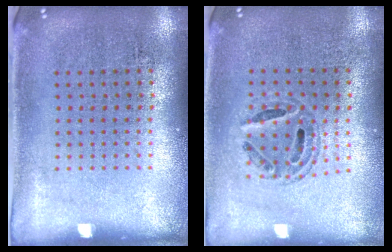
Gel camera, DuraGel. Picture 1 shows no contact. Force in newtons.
{"total": 0.8, "press": 0.7, "slide": 0.2}